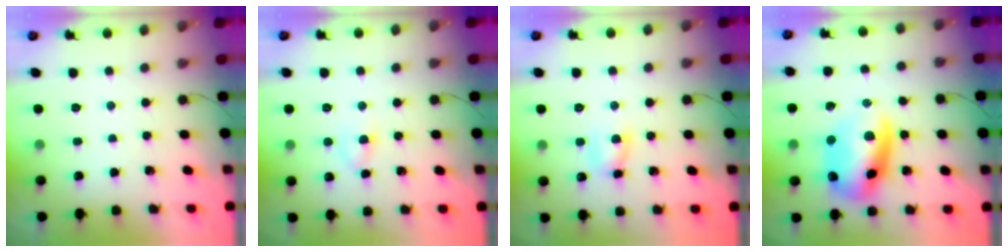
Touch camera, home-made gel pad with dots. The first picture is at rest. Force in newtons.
{"total": 3.3, "press": 2.9, "slide": 1.5}
{"total": 5.6, "press": 5.6, "slide": 0.2}
{"total": 13.6, "press": 13.1, "slide": 3.5}